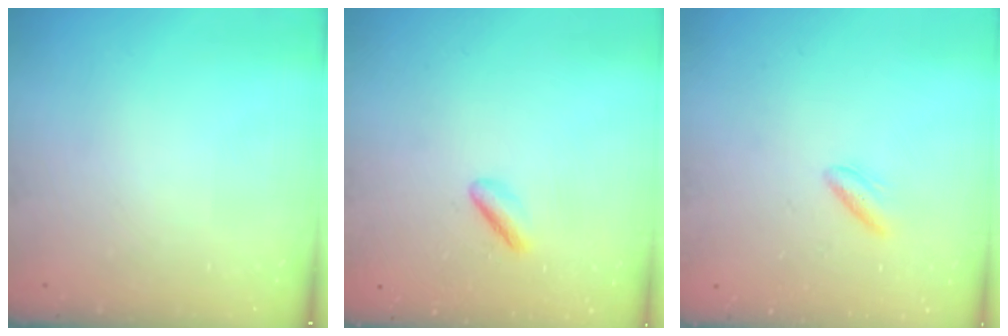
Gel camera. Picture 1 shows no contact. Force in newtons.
{"total": 2.1, "press": 2.0, "slide": 0.6}
{"total": 3.6, "press": 3.4, "slide": 1.1}